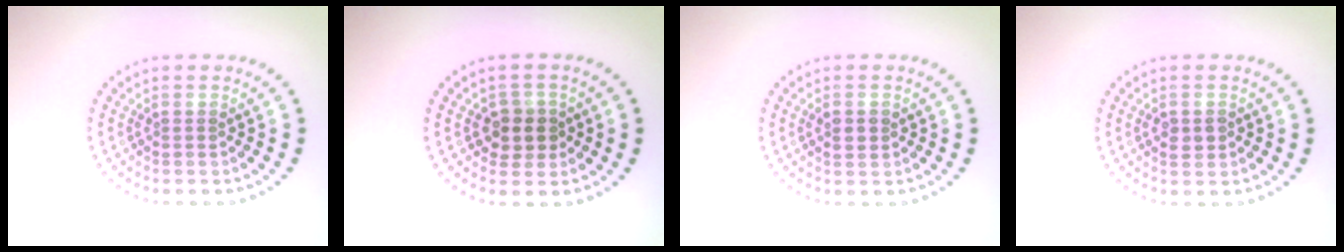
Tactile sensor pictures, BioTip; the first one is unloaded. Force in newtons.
{"total": 2.5, "press": 2.3, "slide": 0.9}
{"total": 1.0, "press": 1.0, "slide": 0.0}
{"total": 1.5, "press": 1.5, "slide": 0.4}